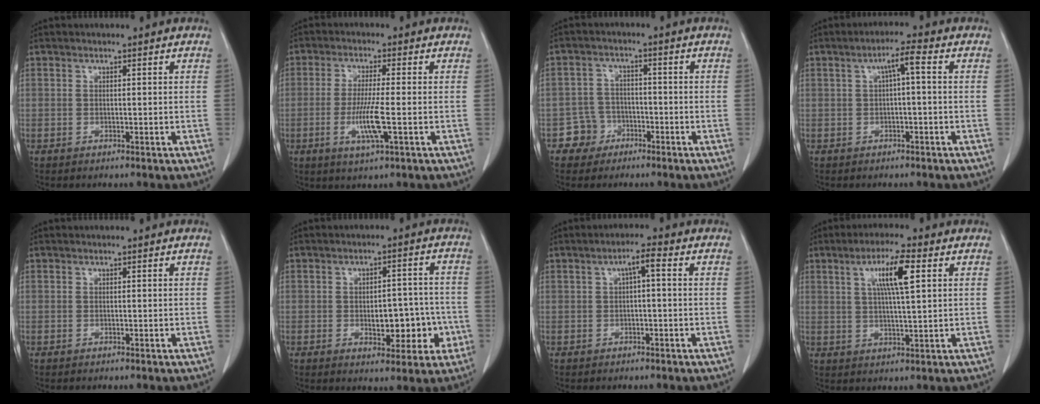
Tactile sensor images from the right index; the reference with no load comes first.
{"total": 7.0, "force": [-1.8, 0.2, 6.8], "torque": [-0.132, -0.015, -0.033]}
{"total": 5.0, "force": [-2.5, 4.2, 0.0], "torque": [0.009, 0.016, -0.042]}
{"total": 3.8, "force": [0.7, 0.6, 3.7], "torque": [-0.067, 0.013, 0.011]}
{"total": 0.0}
{"total": 8.7, "force": [-2.0, 4.4, 7.2], "torque": [-0.086, 0.023, -0.015]}
{"total": 3.3, "force": [0.7, 0.8, 3.2], "torque": [-0.056, 0.013, 0.011]}
{"total": 8.3, "force": [2.9, 0.9, 7.7], "torque": [-0.140, 0.008, 0.052]}